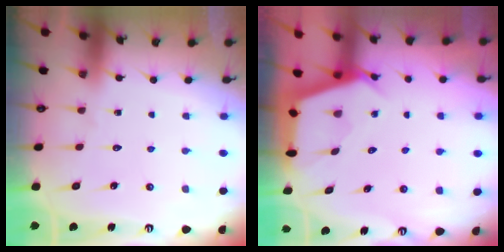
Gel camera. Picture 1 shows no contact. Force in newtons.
{"total": 2.7, "press": 2.7, "slide": 0.3}